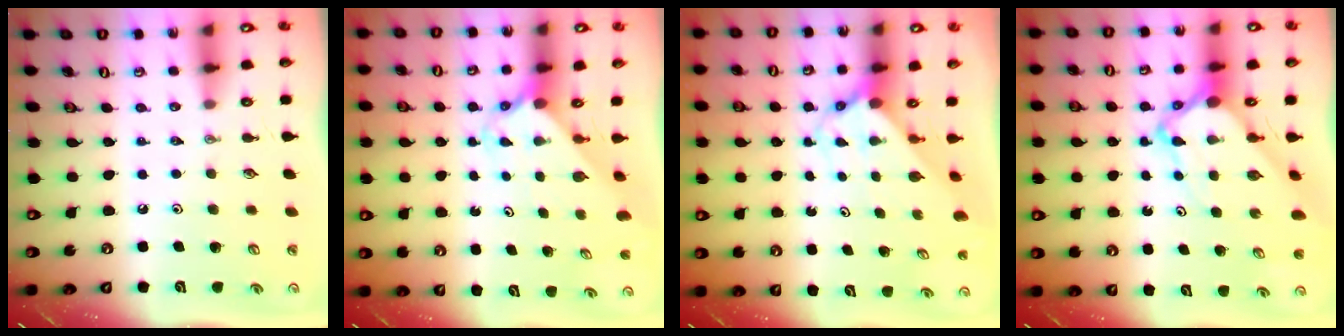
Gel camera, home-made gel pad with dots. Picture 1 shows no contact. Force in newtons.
{"total": 2.4, "press": 2.4, "slide": 0.2}
{"total": 2.9, "press": 2.9, "slide": 0.3}
{"total": 6.6, "press": 6.6, "slide": 0.6}